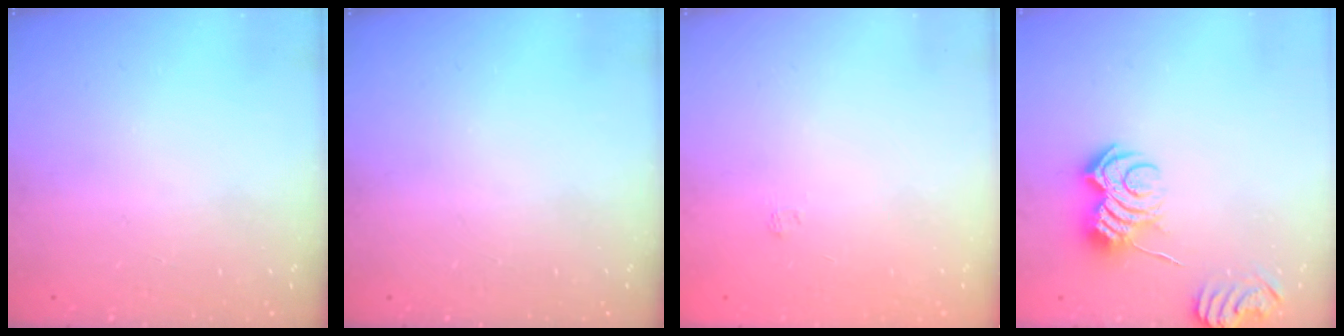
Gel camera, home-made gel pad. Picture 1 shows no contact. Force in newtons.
{"total": 0.0}
{"total": 1.8, "press": 1.4, "slide": 1.1}
{"total": 6.6, "press": 6.6, "slide": 0.4}